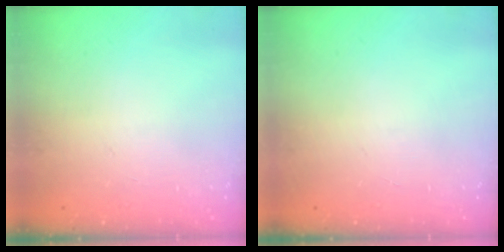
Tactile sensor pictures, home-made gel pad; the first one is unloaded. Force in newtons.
{"total": 0.0}